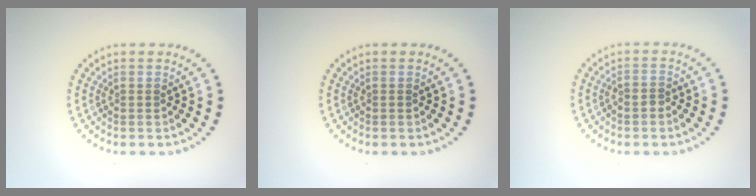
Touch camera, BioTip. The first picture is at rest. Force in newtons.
{"total": 0.0}
{"total": 0.9, "press": 0.7, "slide": 0.6}